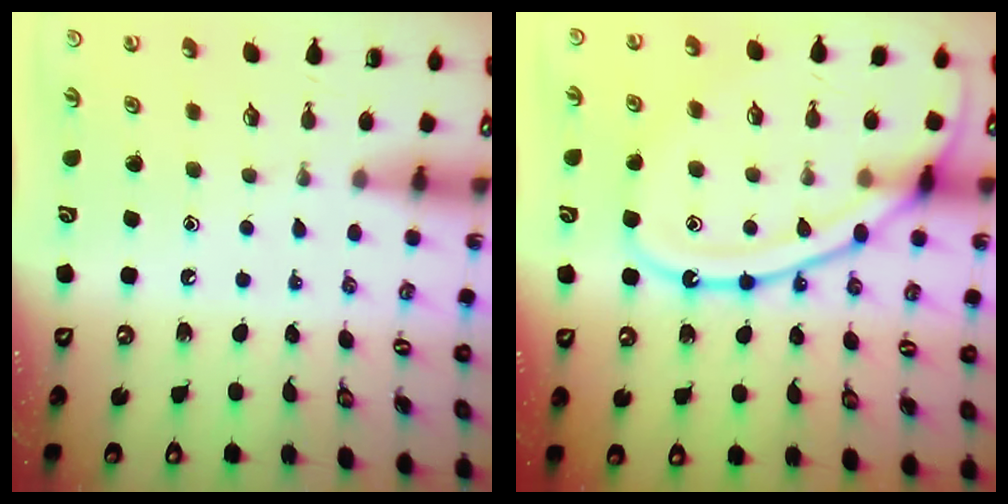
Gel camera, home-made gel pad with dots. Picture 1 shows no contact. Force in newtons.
{"total": 19.0, "press": 18.9, "slide": 1.7}